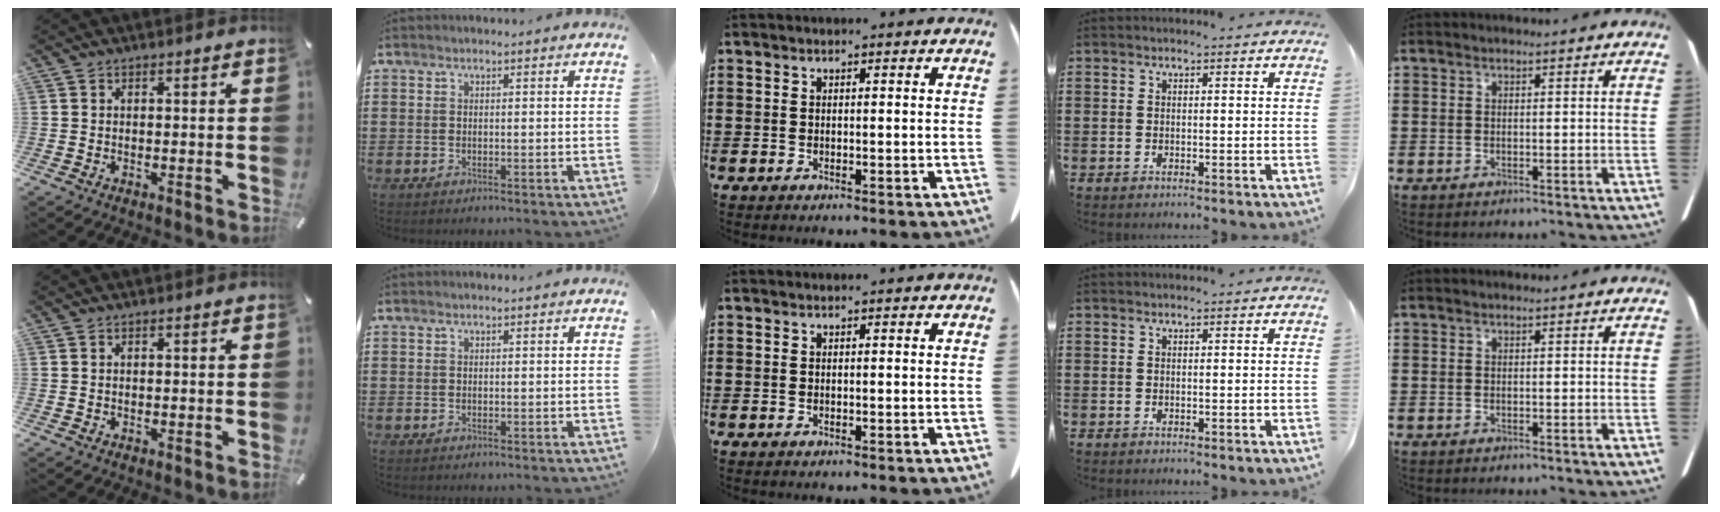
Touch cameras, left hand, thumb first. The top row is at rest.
{}